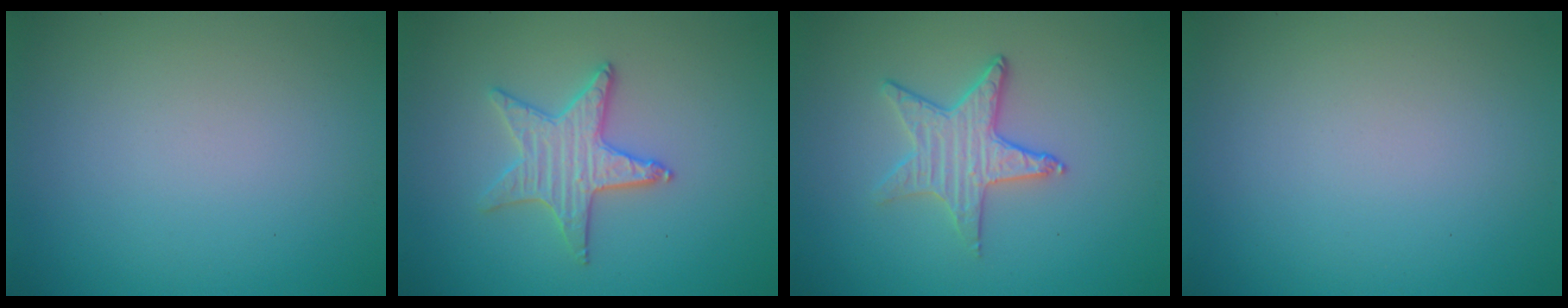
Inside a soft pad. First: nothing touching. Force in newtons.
{"total": 3.0, "press": 3.0, "slide": 0.4}
{"total": 3.1, "press": 2.9, "slide": 1.1}
{"total": 0.0}